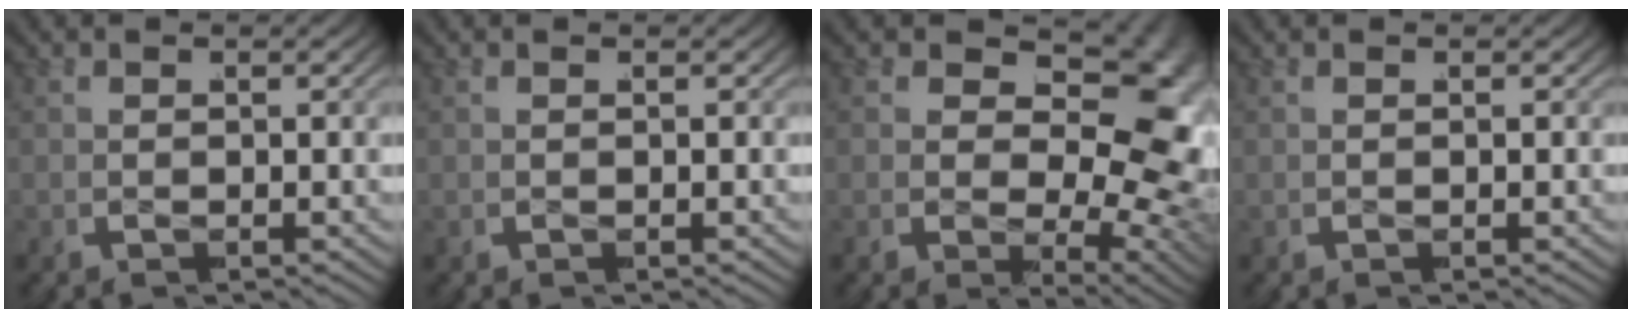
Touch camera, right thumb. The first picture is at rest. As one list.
[{"total": 0.0}, {"total": 14.8, "force": [-0.7, 8.6, 12.1], "torque": [-0.180, -0.038, 0.008]}, {"total": 0.0}]